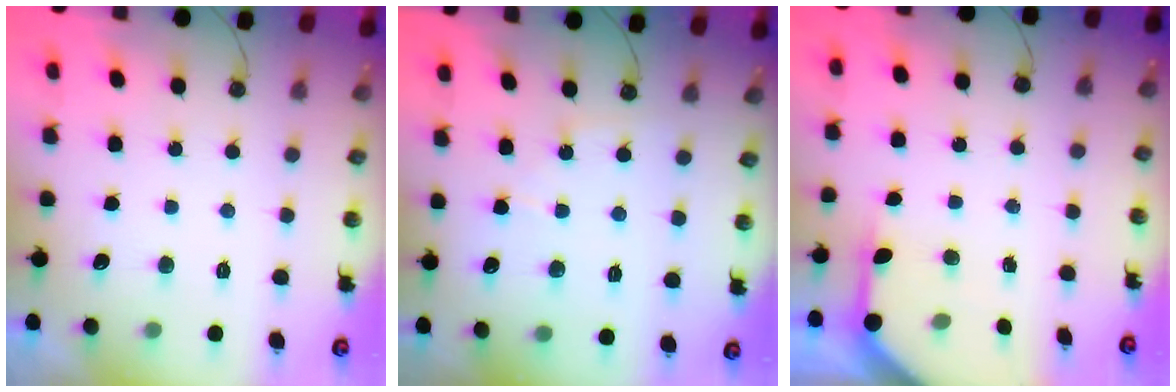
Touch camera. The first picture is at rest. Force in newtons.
{"total": 6.3, "press": 6.3, "slide": 0.8}
{"total": 5.0, "press": 5.0, "slide": 0.2}